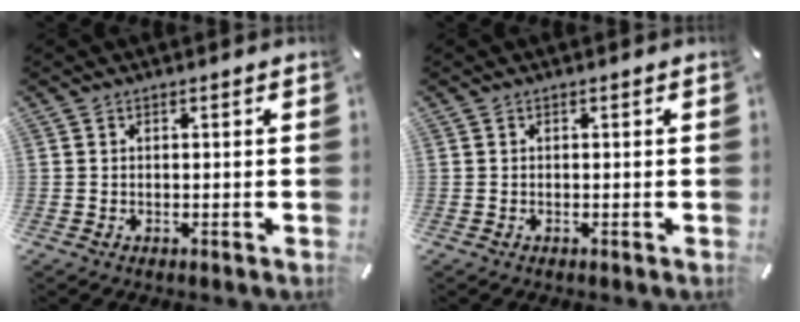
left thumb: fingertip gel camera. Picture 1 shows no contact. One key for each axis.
{"total": 0.0}